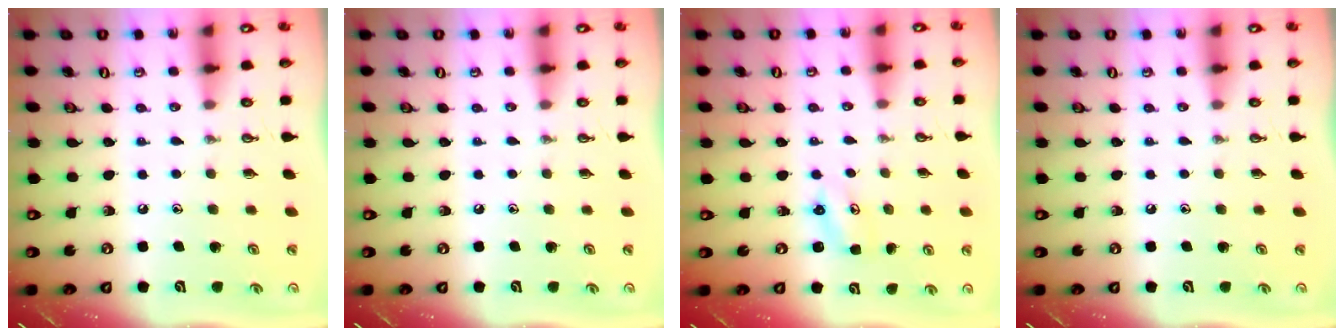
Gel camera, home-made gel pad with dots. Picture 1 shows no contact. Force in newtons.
{"total": 0.0}
{"total": 3.1, "press": 3.1, "slide": 0.3}
{"total": 0.0}